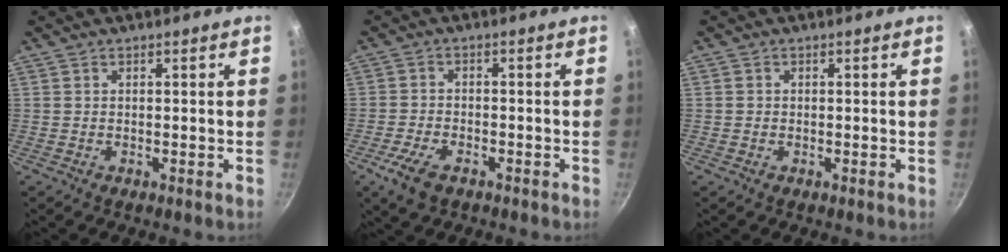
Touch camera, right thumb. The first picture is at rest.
{"total": 6.3, "force": [-3.5, 3.2, 4.2], "torque": [-0.091, 0.011, -0.067]}
{"total": 1.0, "force": [0.0, 1.0, 0.2], "torque": [-0.002, 0.003, -0.001]}